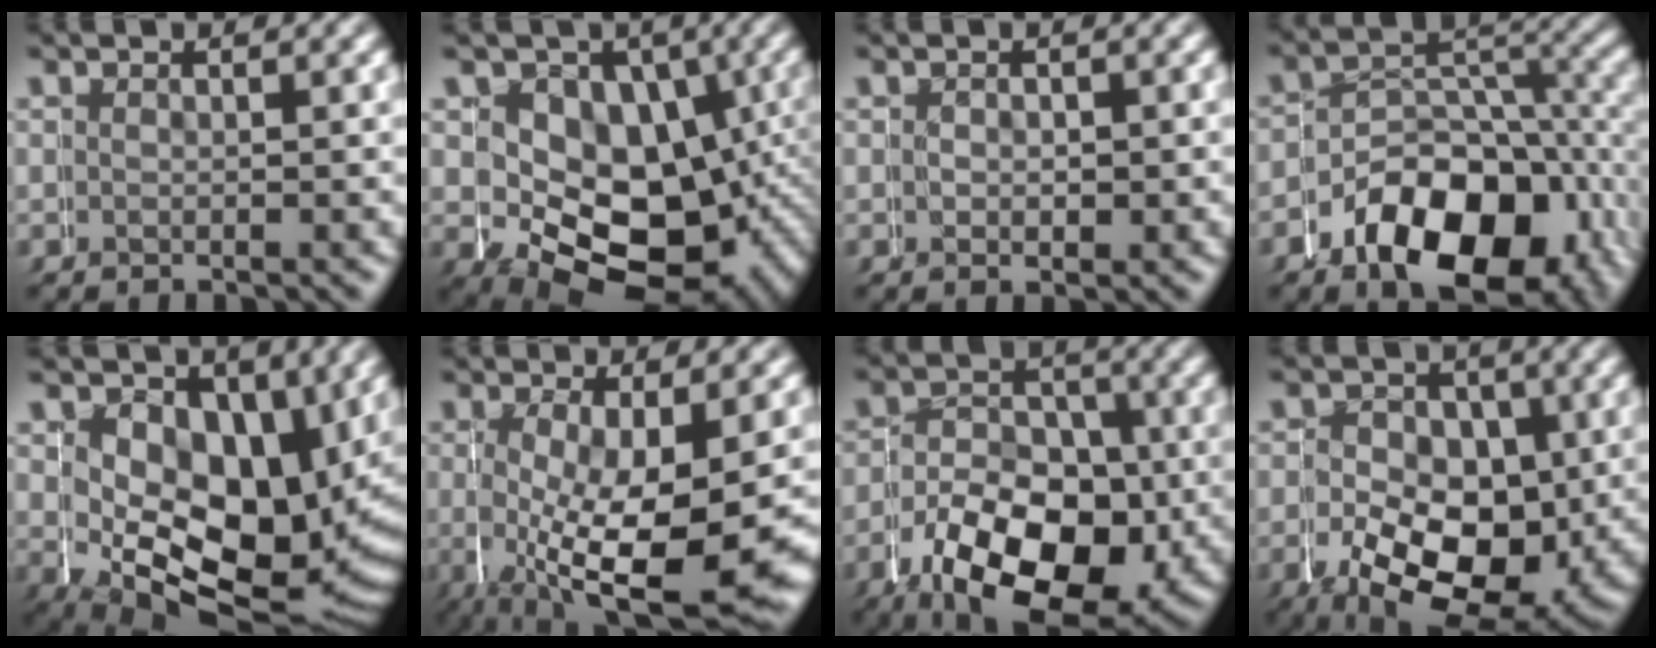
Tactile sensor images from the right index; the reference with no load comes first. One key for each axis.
{"total": 13.0, "fx": -2.8, "fy": 9.8, "fz": 8.1, "tx": -0.135, "ty": -0.073, "tz": -0.011}
{"total": 1.3, "fx": 0.3, "fy": 1.2, "fz": -0.2, "tx": -0.011, "ty": -0.012, "tz": 0.005}
{"total": 10.4, "fx": -4.1, "fy": 6.5, "fz": 7.1, "tx": -0.096, "ty": -0.033, "tz": -0.059}
{"total": 12.1, "fx": 0.0, "fy": 8.8, "fz": 8.3, "tx": -0.140, "ty": -0.061, "tz": 0.019}
{"total": 10.0, "fx": -1.2, "fy": 3.9, "fz": 9.1, "tx": -0.164, "ty": -0.037, "tz": 0.005}
{"total": 12.0, "fx": -4.2, "fy": 7.7, "fz": 8.2, "tx": -0.140, "ty": -0.054, "tz": -0.048}
{"total": 11.6, "fx": -2.6, "fy": 8.0, "fz": 7.9, "tx": -0.132, "ty": -0.057, "tz": -0.019}